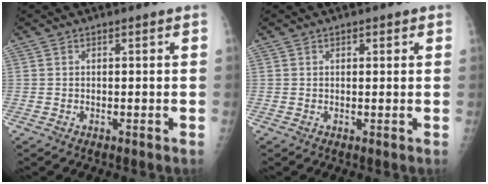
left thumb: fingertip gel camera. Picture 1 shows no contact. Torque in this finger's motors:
{"motor_torque": [-0.06, 0.06, -0.08, -0.04, -0.01]}